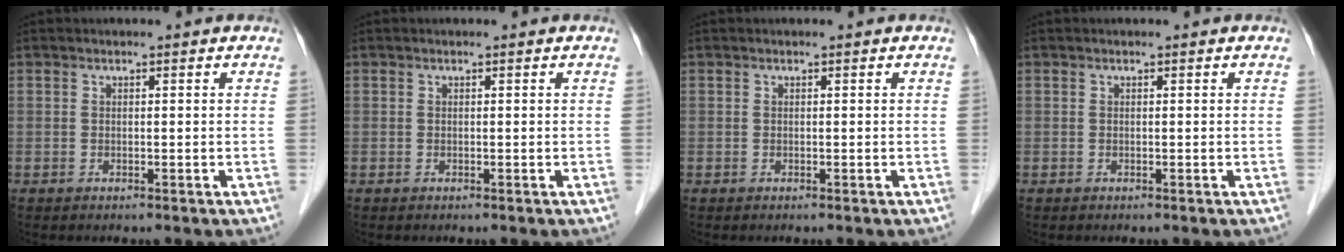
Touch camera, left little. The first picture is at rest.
{"total": 0.0}
{"total": 0.0}
{"total": 0.0}